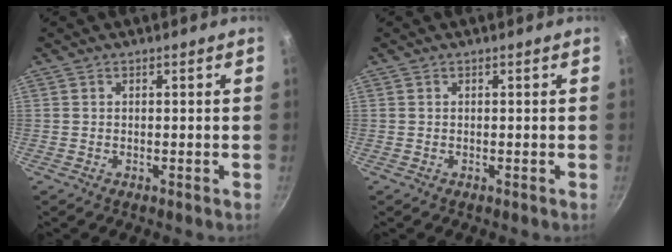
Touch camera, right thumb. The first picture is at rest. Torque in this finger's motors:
{"motor_torque": [-0.31, 0.13, 0.00, 0.00, 0.00]}